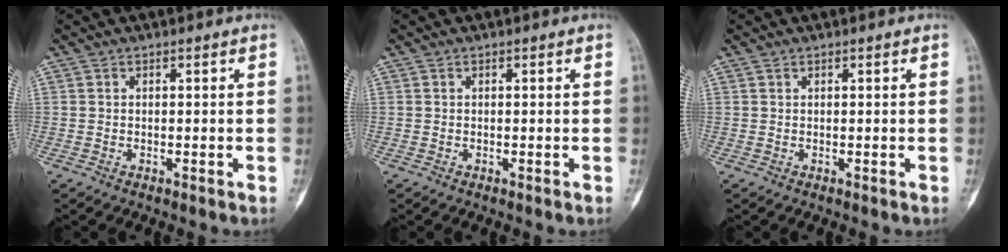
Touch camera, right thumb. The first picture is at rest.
{"total": 0.0}
{"total": 0.0}